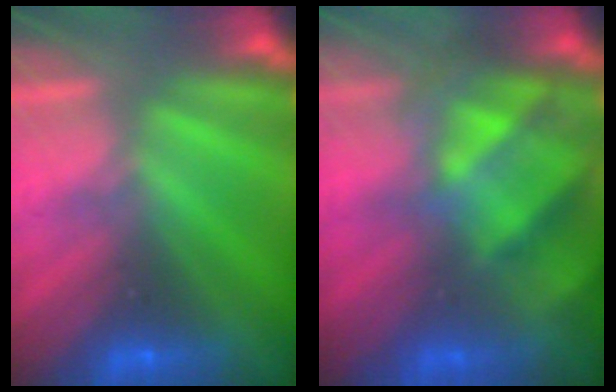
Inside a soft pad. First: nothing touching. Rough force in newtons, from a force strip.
{"total": 5.1}